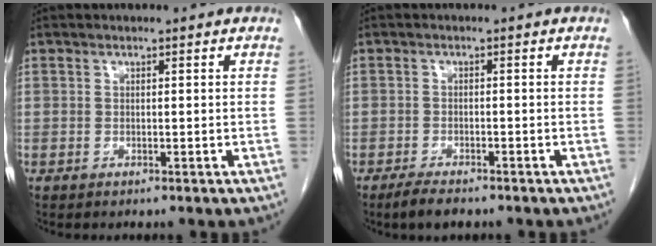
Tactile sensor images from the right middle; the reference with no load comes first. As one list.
[{"total": 3.1, "force": [-2.4, 0.8, 1.7], "torque": [-0.040, -0.007, -0.039]}]